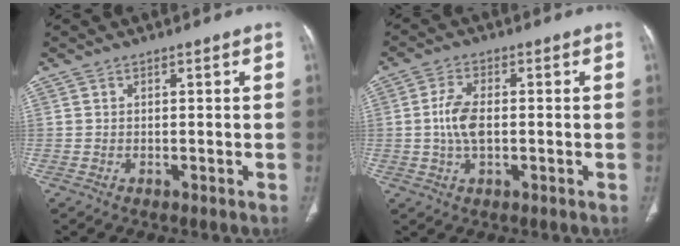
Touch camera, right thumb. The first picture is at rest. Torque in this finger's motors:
{"motor_torque": [0.72, 1.49, 0.92, -0.73, 0.31]}